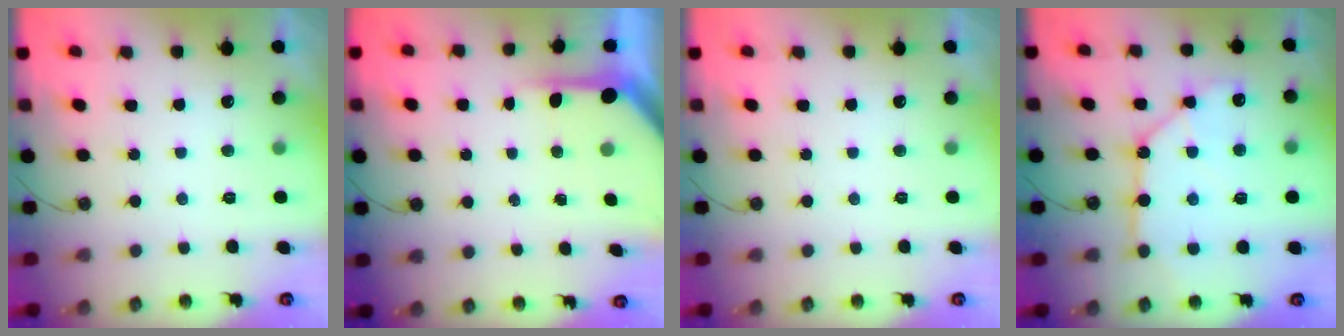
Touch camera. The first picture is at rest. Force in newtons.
{"total": 5.0, "press": 5.0, "slide": 0.5}
{"total": 0.0}
{"total": 12.1, "press": 12.0, "slide": 1.4}